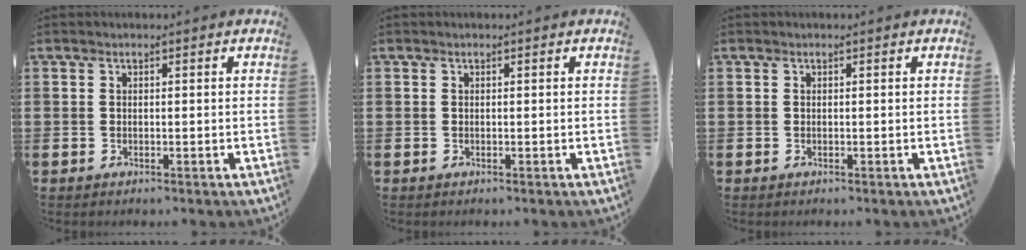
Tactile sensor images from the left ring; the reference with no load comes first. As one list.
[{"total": 0.0}, {"total": 0.0}]